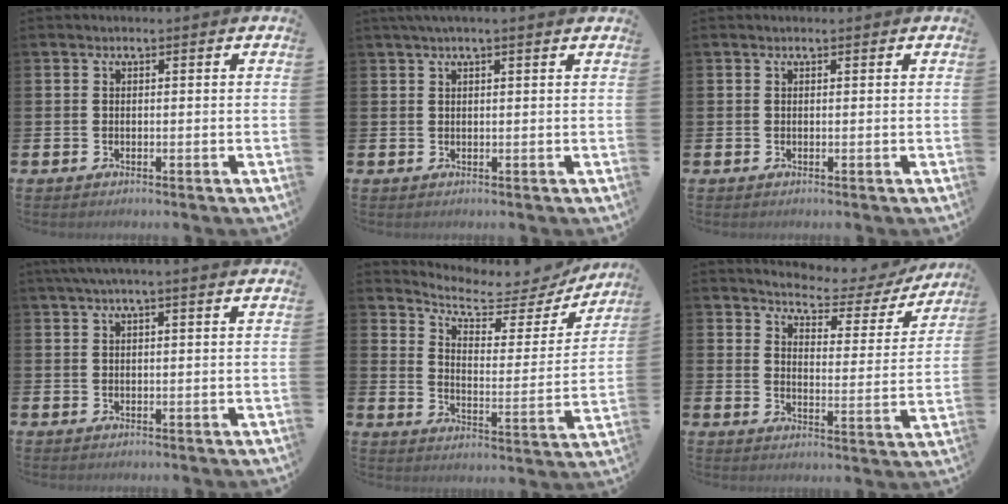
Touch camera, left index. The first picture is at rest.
{"total": 1.7, "force": [1.3, -0.1, 1.1], "torque": [-0.017, 0.000, 0.022]}
{"total": 0.0}
{"total": 2.3, "force": [1.7, -0.1, 1.5], "torque": [-0.035, 0.004, 0.032]}
{"total": 6.0, "force": [5.3, 2.1, 2.0], "torque": [-0.055, -0.047, 0.080]}
{"total": 4.3, "force": [4.0, 1.2, 0.9], "torque": [-0.035, -0.039, 0.059]}